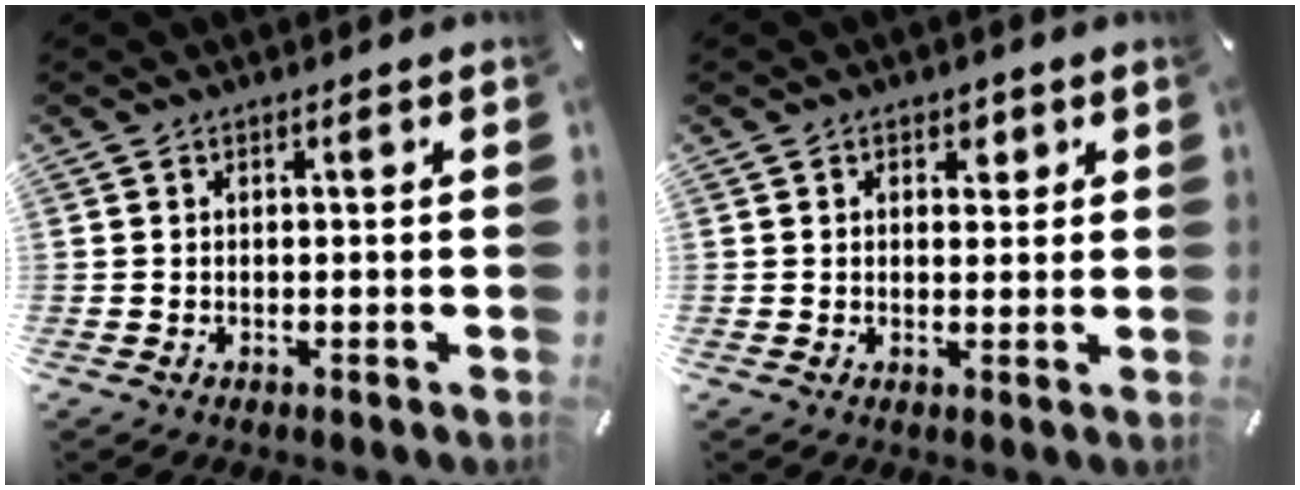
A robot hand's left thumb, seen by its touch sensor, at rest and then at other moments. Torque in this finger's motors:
{"motor_torque": [0.07, -0.25, 0.12, 0.10, -0.04]}